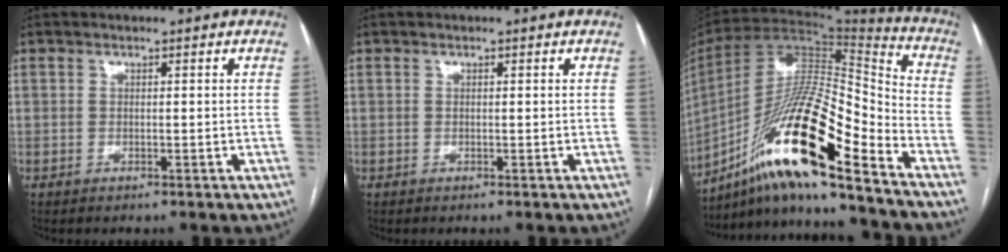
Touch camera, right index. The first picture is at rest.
{"total": 0.0}
{"total": 21.8, "force": [-13.9, 2.1, 16.7], "torque": [-0.318, -0.002, -0.251]}